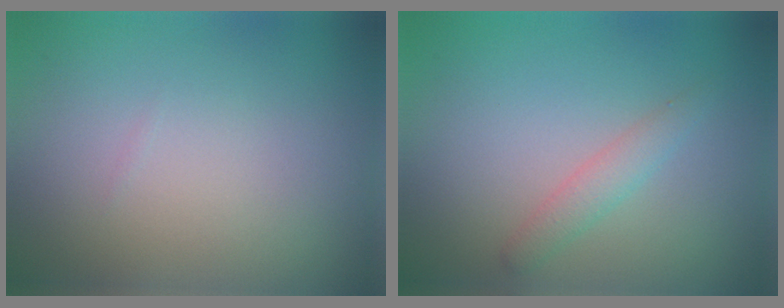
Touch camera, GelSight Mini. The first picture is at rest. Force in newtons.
{"total": 1.7, "press": 1.7, "slide": 0.1}